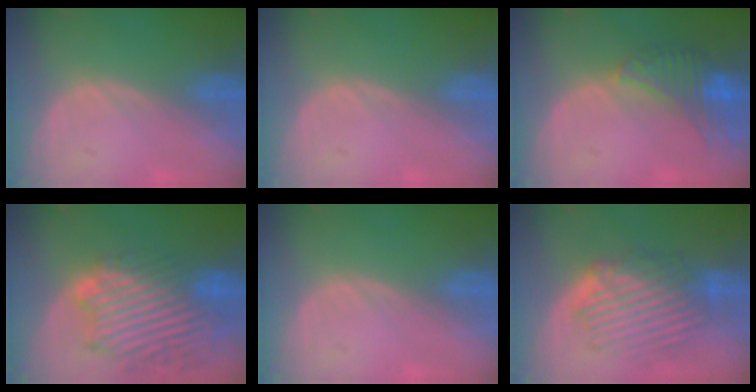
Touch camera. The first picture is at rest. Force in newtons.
{"total": 0.0}
{"total": 8.0, "press": 7.1, "slide": 3.7}
{"total": 13.6, "press": 11.7, "slide": 6.8}
{"total": 0.0}
{"total": 8.3, "press": 8.0, "slide": 2.4}